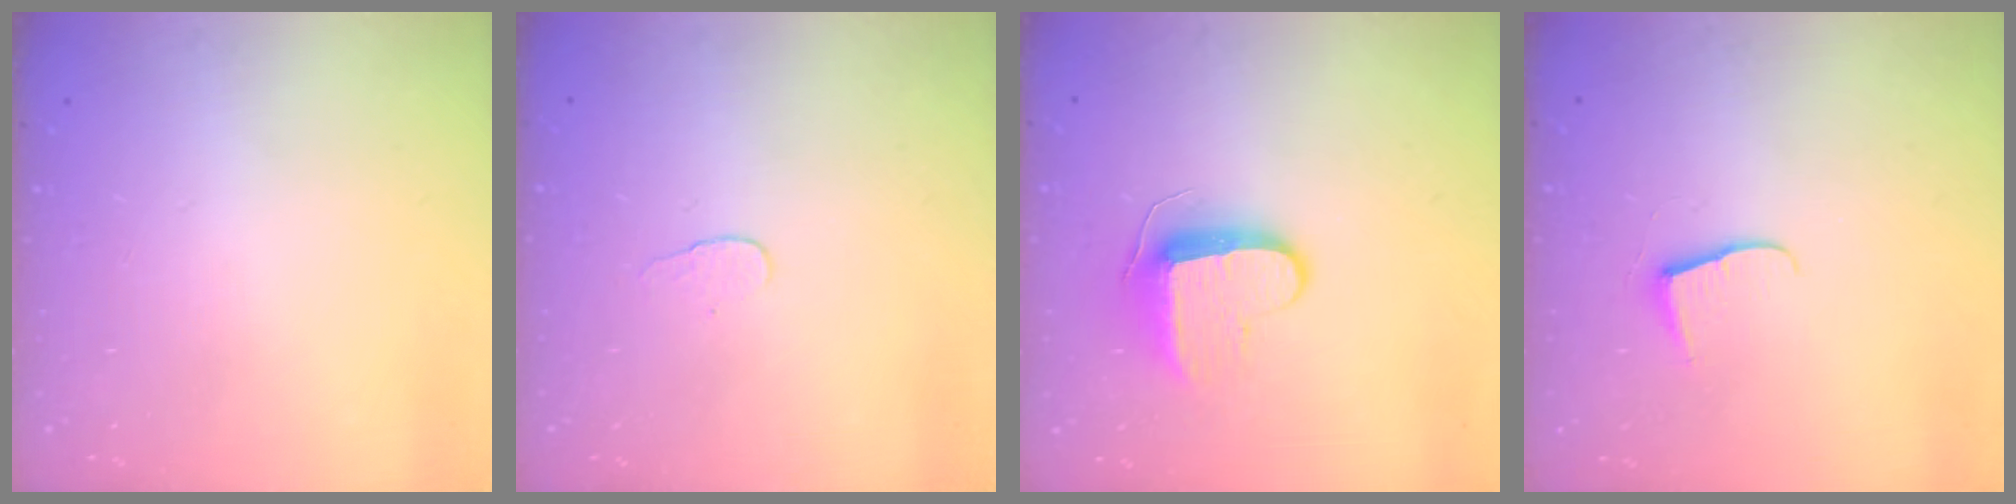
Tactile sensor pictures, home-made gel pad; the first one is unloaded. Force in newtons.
{"total": 3.1, "press": 3.1, "slide": 0.3}
{"total": 10.5, "press": 10.4, "slide": 1.0}
{"total": 6.2, "press": 6.2, "slide": 0.5}